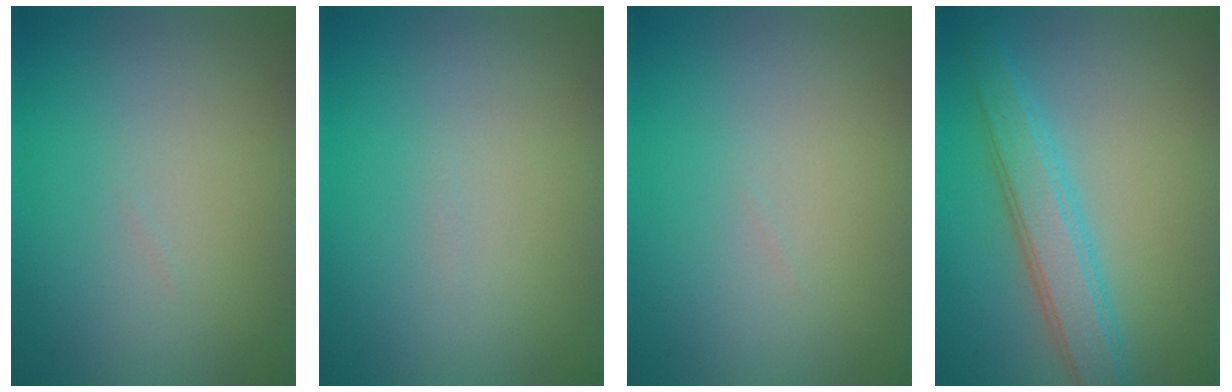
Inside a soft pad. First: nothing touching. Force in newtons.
{"total": 0.0}
{"total": 0.0}
{"total": 4.1, "press": 4.1, "slide": 0.2}